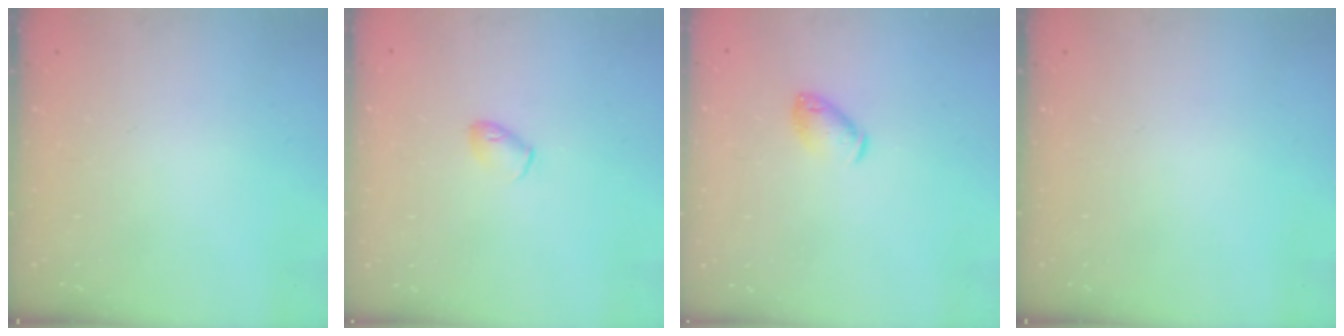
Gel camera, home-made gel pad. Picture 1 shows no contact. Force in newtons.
{"total": 5.3, "press": 5.2, "slide": 1.0}
{"total": 6.8, "press": 6.8, "slide": 1.1}
{"total": 0.0}